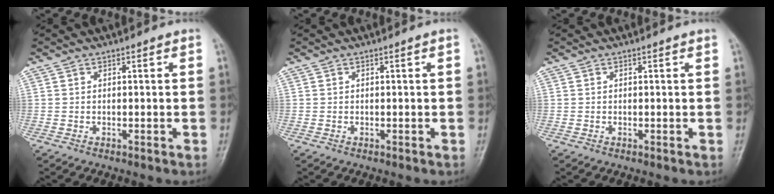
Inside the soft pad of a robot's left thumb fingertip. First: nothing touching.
{"total": 0.0}
{"total": 0.0}